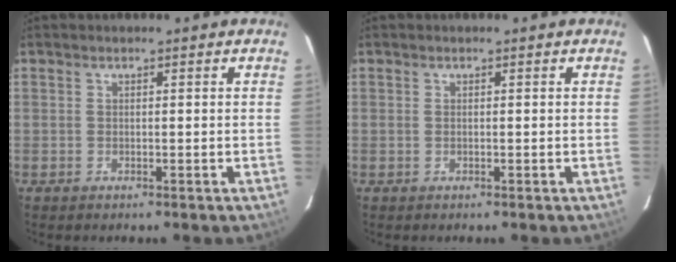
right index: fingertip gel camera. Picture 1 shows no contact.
{"total": 0.0}